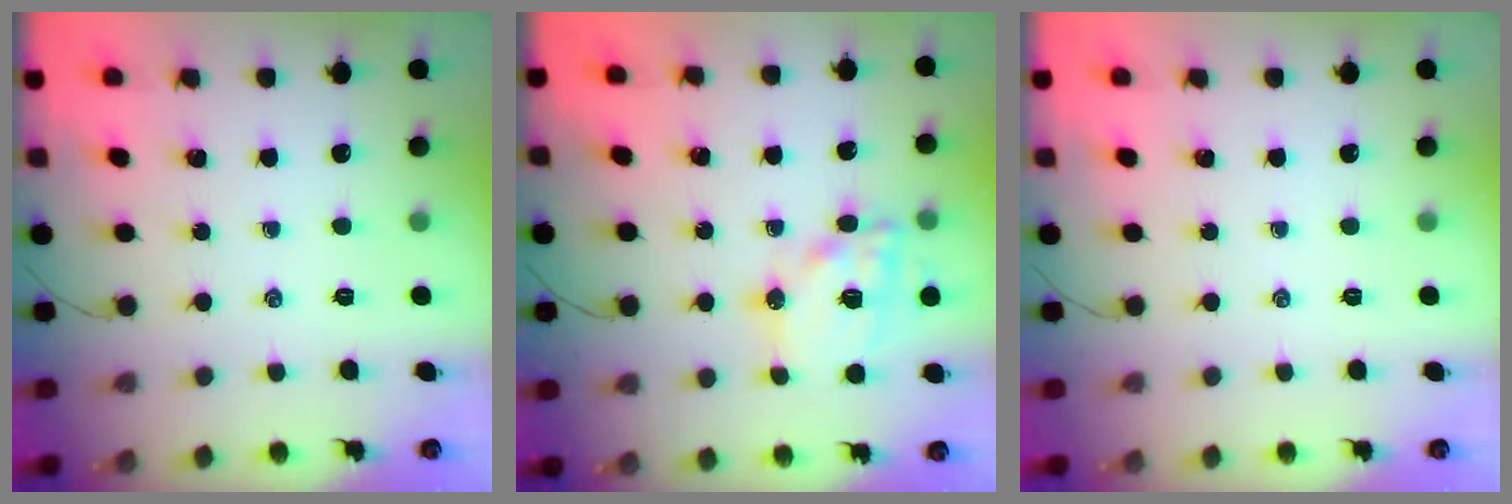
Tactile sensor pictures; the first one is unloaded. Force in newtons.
{"total": 16.3, "press": 16.0, "slide": 3.3}
{"total": 0.0}